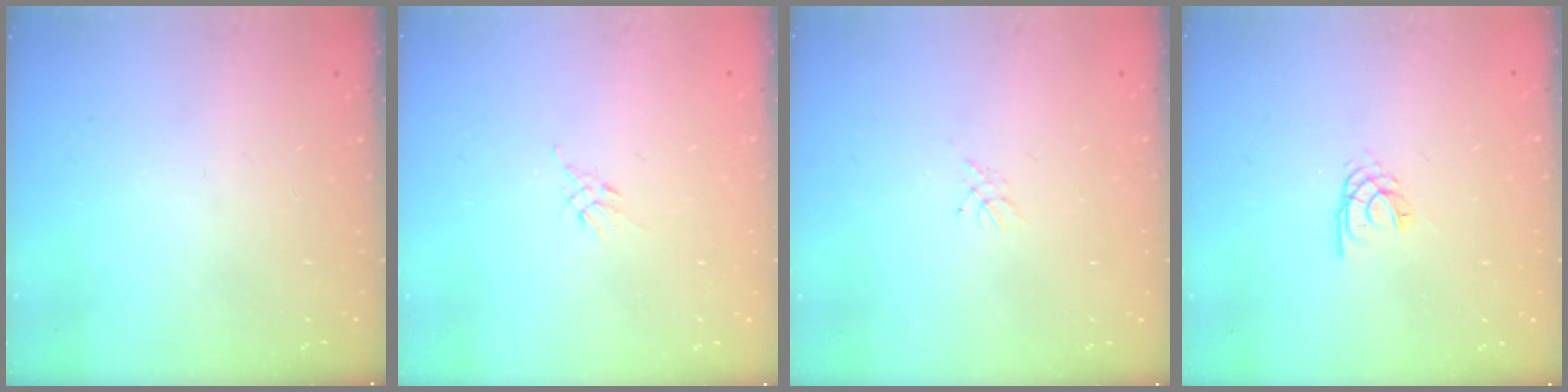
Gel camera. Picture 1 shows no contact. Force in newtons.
{"total": 2.6, "press": 2.5, "slide": 0.7}
{"total": 2.3, "press": 2.2, "slide": 0.3}
{"total": 2.2, "press": 2.2, "slide": 0.3}